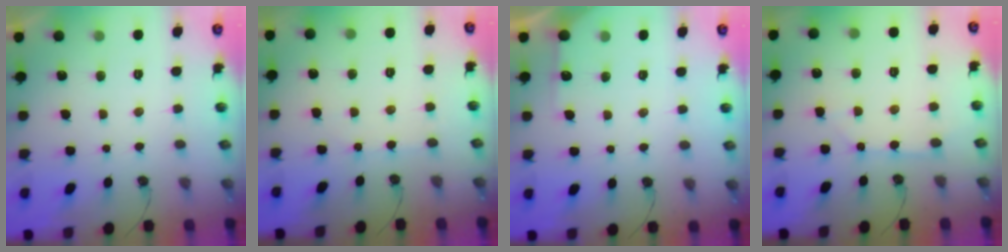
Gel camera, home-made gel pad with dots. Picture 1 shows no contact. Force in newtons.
{"total": 2.0, "press": 2.0, "slide": 0.3}
{"total": 4.8, "press": 4.7, "slide": 0.6}
{"total": 2.8, "press": 2.8, "slide": 0.2}